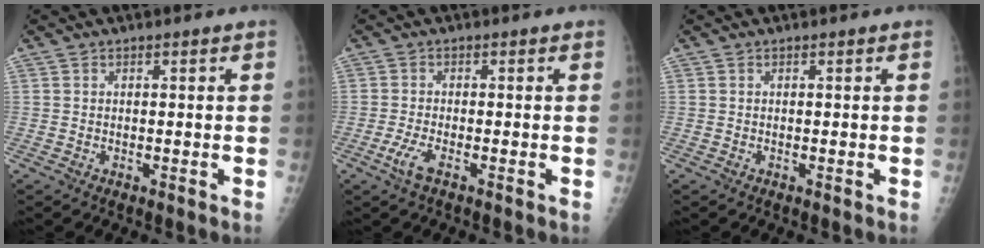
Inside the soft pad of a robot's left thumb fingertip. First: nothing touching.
{"total": 3.0, "force": [-1.5, 0.8, 2.5], "torque": [-0.062, -0.003, -0.035]}
{"total": 0.0}